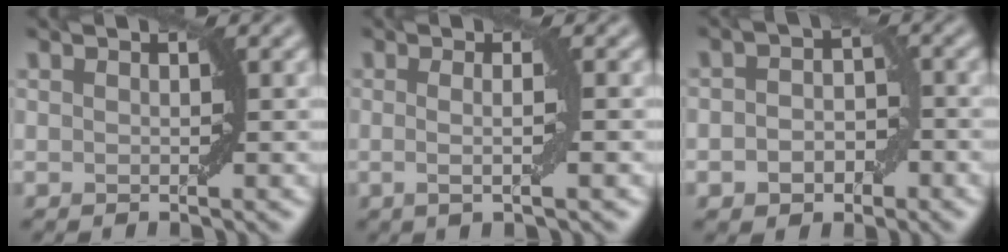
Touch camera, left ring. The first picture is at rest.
{"total": 2.8, "force": [-0.1, 0.7, 2.7], "torque": [-0.031, -0.002, -0.015]}
{"total": 3.6, "force": [-1.1, 2.6, 2.3], "torque": [-0.027, 0.000, -0.021]}